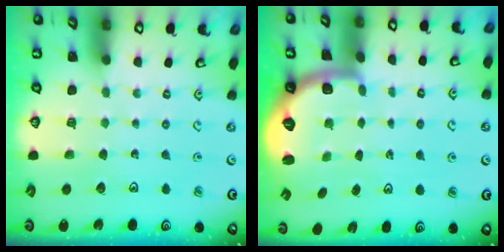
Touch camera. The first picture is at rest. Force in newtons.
{"total": 1.7, "press": 1.6, "slide": 0.4}